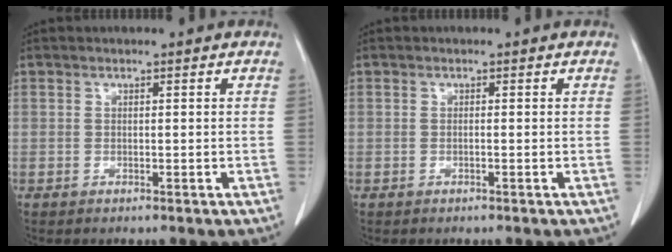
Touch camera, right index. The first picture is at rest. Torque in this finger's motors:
{"motor_torque": [0.03, 0.00, -0.01, 0.01]}